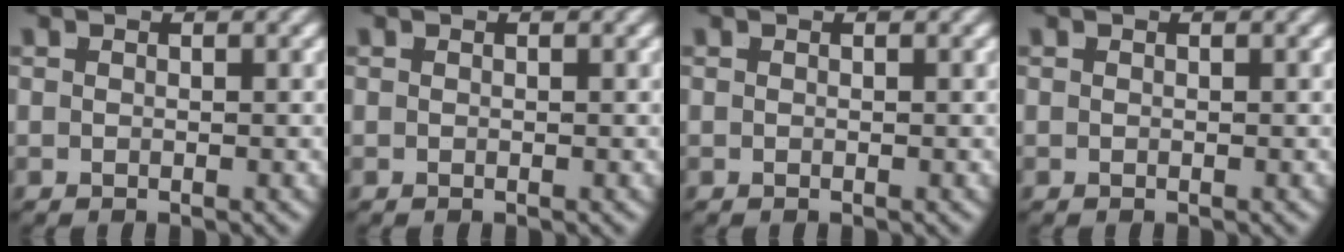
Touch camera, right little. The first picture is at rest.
{"total": 0.0}
{"total": 0.0}
{"total": 0.0}